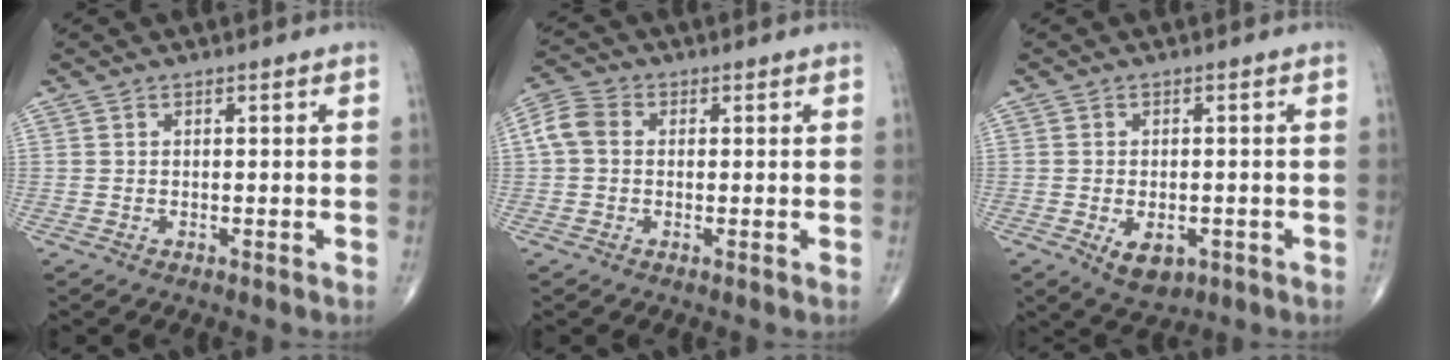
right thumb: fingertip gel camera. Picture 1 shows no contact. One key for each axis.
{"total": 5.4, "fx": 0.4, "fy": 4.3, "fz": 3.3, "tx": -0.070, "ty": 0.019, "tz": 0.001}
{"total": 5.3, "fx": -1.8, "fy": 3.2, "fz": 3.8, "tx": -0.051, "ty": 0.001, "tz": -0.017}